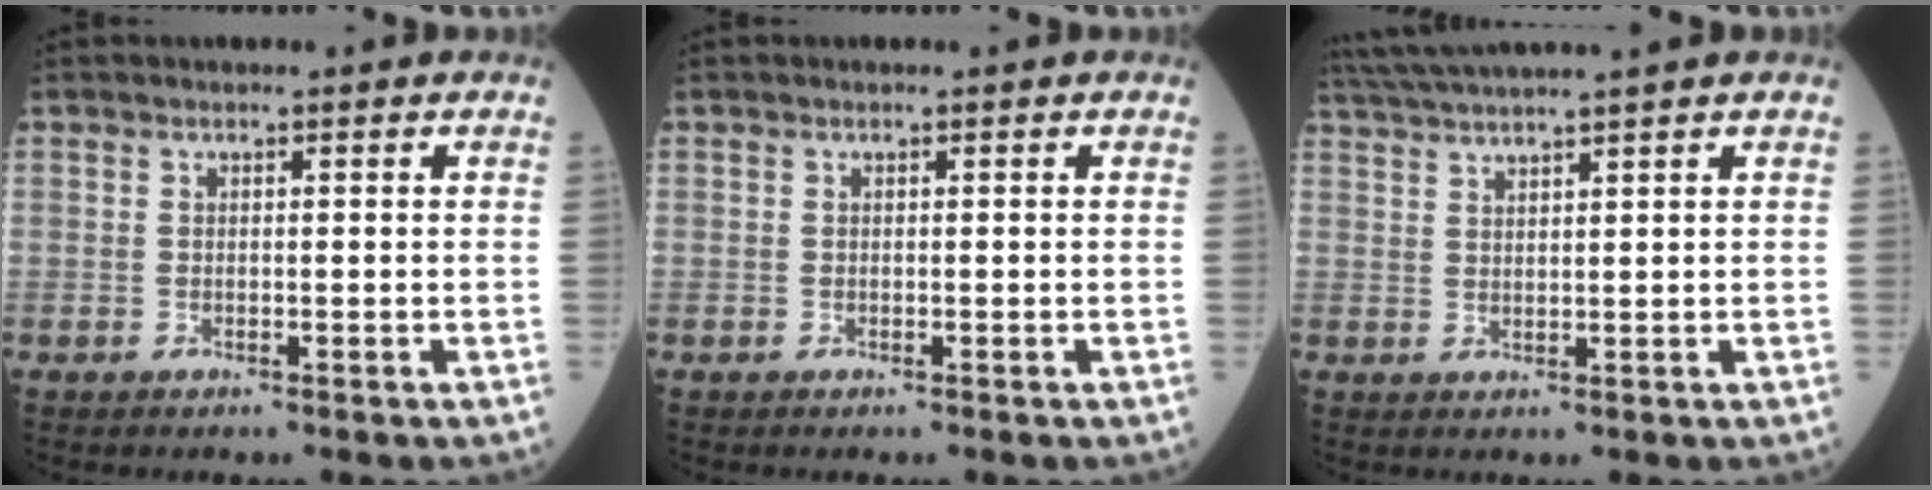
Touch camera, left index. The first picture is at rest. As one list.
[{"total": 0.0}, {"total": 7.9, "force": [7.0, -1.6, 3.3], "torque": [-0.059, 0.026, 0.117]}]